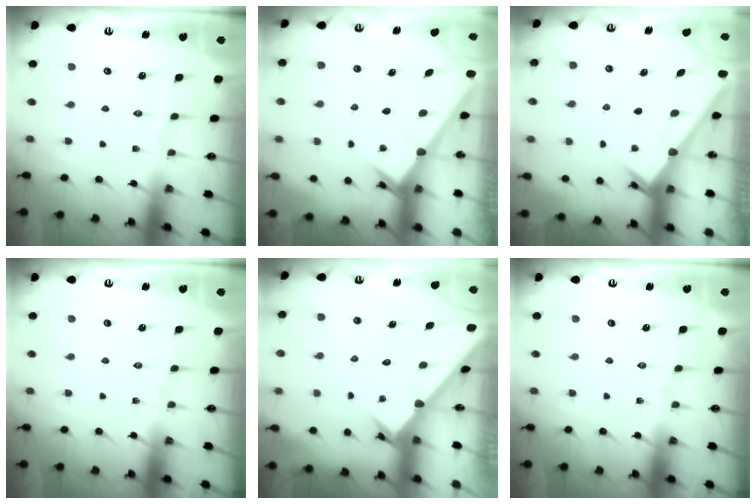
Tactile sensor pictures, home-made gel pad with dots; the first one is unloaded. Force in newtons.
{"total": 2.6, "press": 2.6, "slide": 0.2}
{"total": 2.4, "press": 2.4, "slide": 0.2}
{"total": 0.0}
{"total": 2.8, "press": 2.8, "slide": 0.3}
{"total": 0.0}